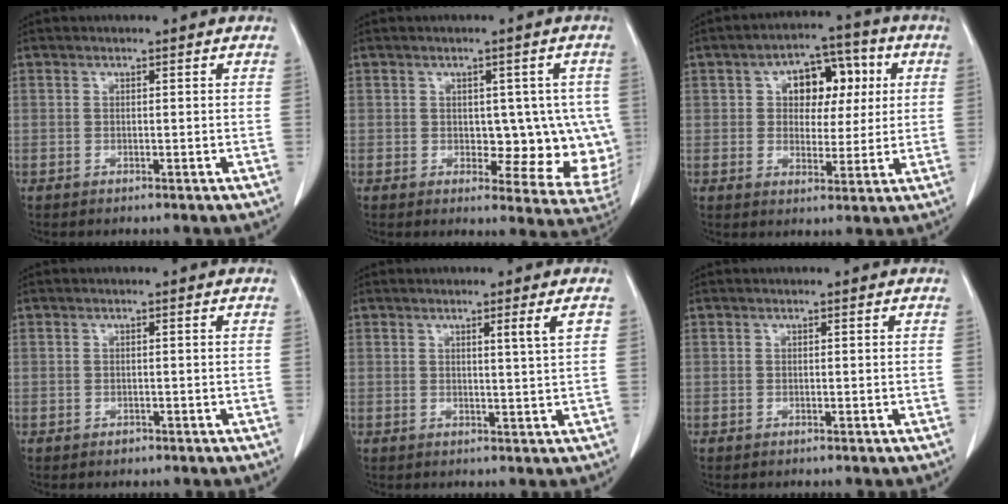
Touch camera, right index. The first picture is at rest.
{"total": 10.0, "force": [0.1, 5.5, 8.3], "torque": [-0.076, 0.001, 0.013]}
{"total": 8.9, "force": [2.1, 5.7, 6.5], "torque": [-0.086, 0.032, 0.034]}
{"total": 0.7, "force": [-0.5, 0.5, 0.2], "torque": [-0.004, 0.001, -0.006]}
{"total": 3.1, "force": [1.3, -0.6, 2.8], "torque": [-0.041, -0.007, 0.018]}
{"total": 0.0}